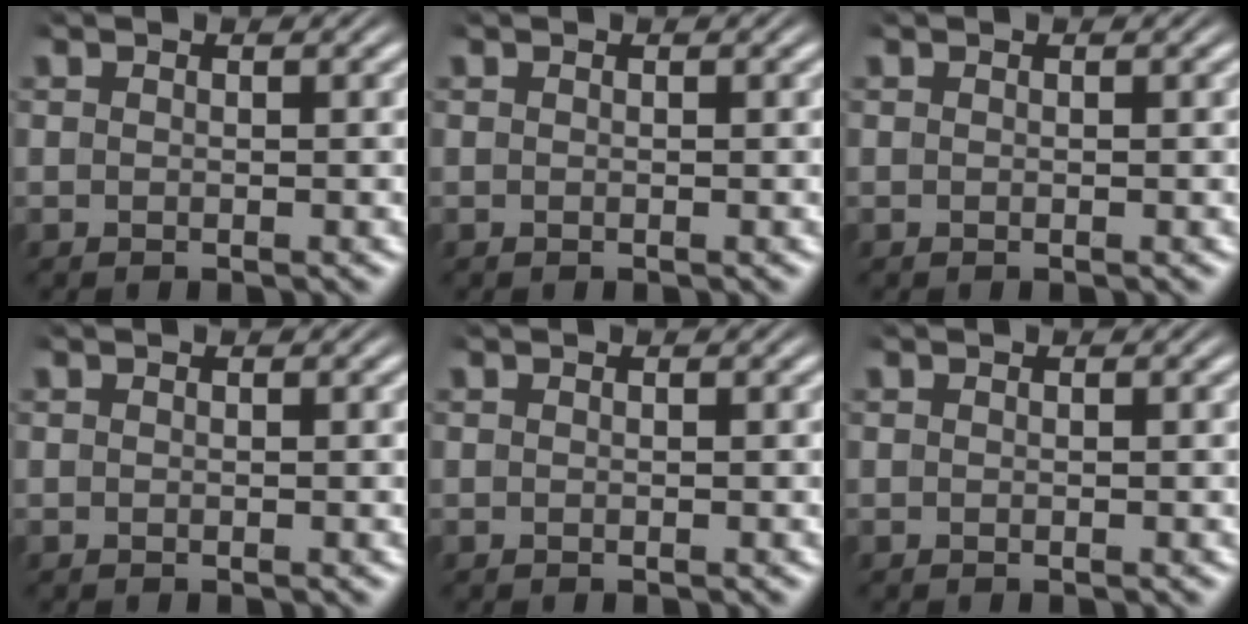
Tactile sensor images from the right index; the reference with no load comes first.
{"total": 0.0}
{"total": 0.0}
{"total": 0.0}
{"total": 0.0}
{"total": 0.0}